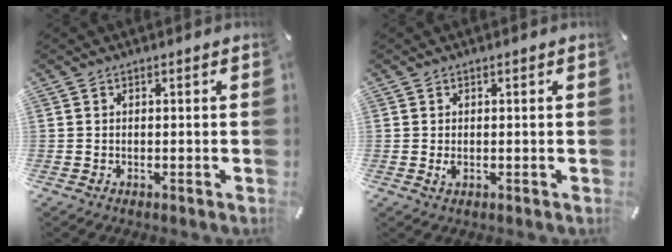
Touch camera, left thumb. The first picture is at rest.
{"total": 1.4, "force": [0.1, 0.6, 1.2], "torque": [-0.031, -0.003, -0.001]}